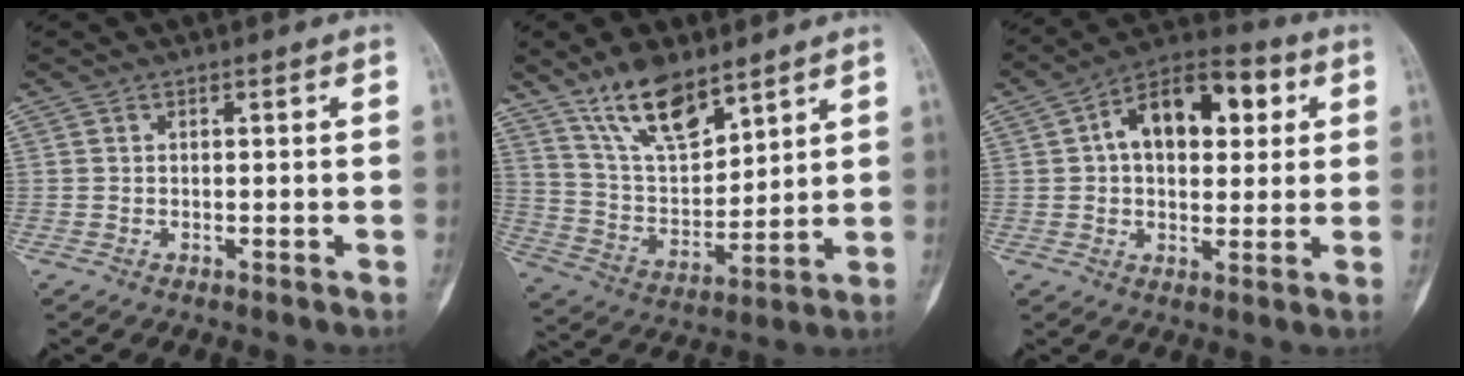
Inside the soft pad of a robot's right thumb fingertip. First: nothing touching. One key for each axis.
{"total": 13.6, "fx": 9.6, "fy": 5.5, "fz": 8.0, "tx": -0.121, "ty": -0.057, "tz": 0.192}
{"total": 15.7, "fx": 3.8, "fy": 9.4, "fz": 12.0, "tx": -0.149, "ty": 0.022, "tz": 0.052}